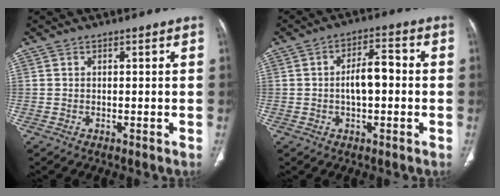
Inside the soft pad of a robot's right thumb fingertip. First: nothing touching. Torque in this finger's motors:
{"motor_torque": [1.08, 1.43, 1.01, -0.17, 0.04]}